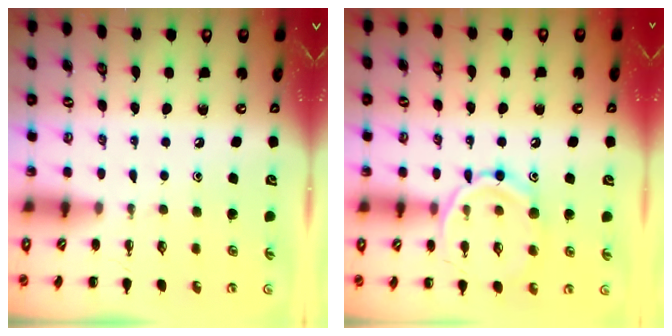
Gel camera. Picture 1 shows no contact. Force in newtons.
{"total": 13.1, "press": 13.1, "slide": 0.8}